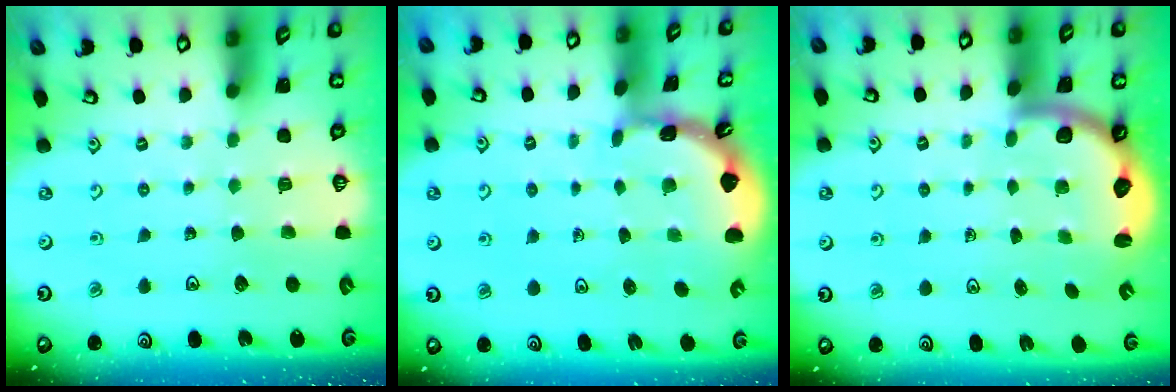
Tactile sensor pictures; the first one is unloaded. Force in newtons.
{"total": 1.7, "press": 1.7, "slide": 0.1}
{"total": 2.7, "press": 2.4, "slide": 1.2}